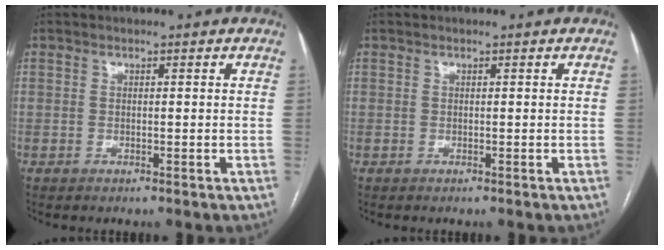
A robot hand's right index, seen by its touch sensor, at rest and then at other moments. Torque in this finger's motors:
{"motor_torque": [0.00, 0.00, 0.00, 0.00]}